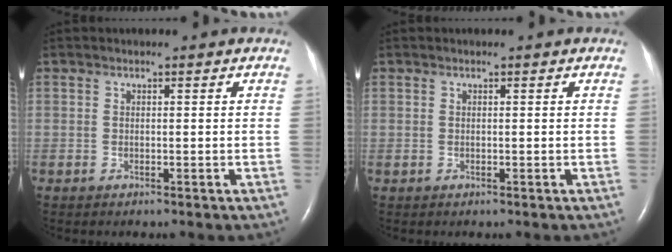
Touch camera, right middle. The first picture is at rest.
{"total": 0.0}